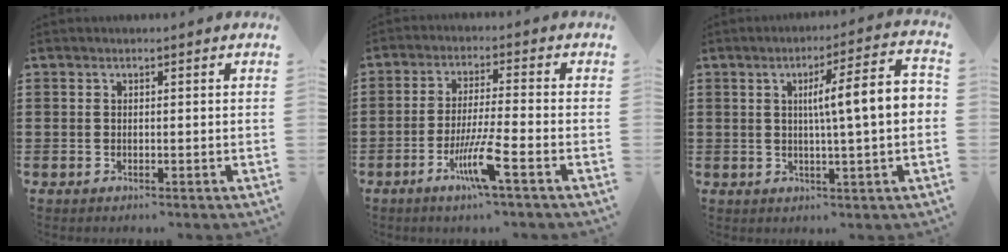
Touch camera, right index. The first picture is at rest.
{"total": 7.4, "force": [-3.8, 0.2, 6.4], "torque": [-0.122, -0.010, -0.069]}
{"total": 8.6, "force": [0.7, 0.5, 8.5], "torque": [-0.141, -0.006, 0.001]}